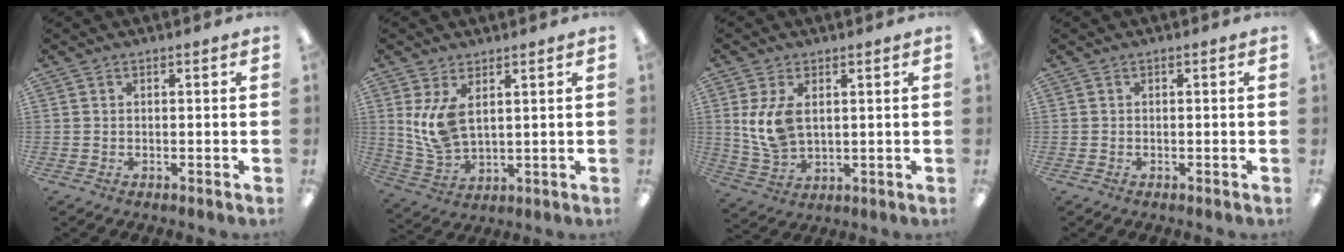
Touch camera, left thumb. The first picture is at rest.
{"total": 9.1, "force": [3.4, 4.9, 6.9], "torque": [-0.159, -0.014, 0.062]}
{"total": 8.6, "force": [2.4, 5.1, 6.5], "torque": [-0.143, -0.009, 0.042]}
{"total": 0.0}